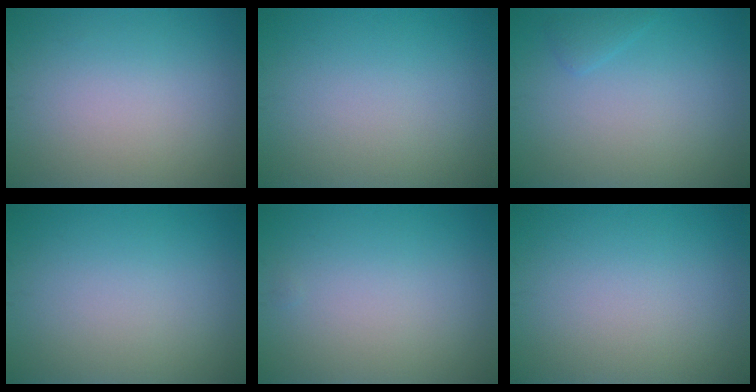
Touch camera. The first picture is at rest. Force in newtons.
{"total": 0.0}
{"total": 0.9, "press": 0.9, "slide": 0.1}
{"total": 0.0}
{"total": 0.0}
{"total": 0.0}